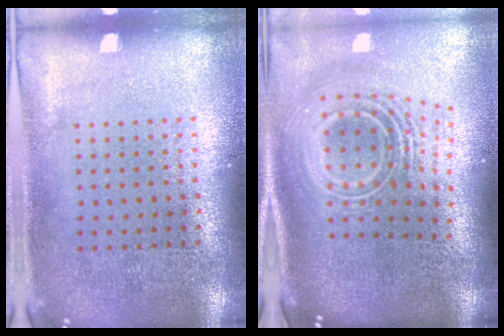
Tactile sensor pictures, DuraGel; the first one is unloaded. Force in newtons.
{"total": 2.8, "press": 1.9, "slide": 2.1}